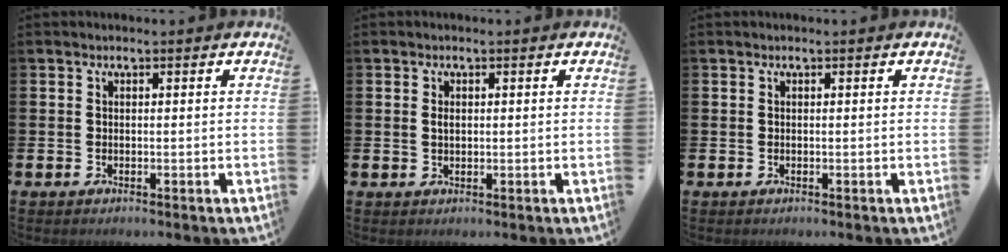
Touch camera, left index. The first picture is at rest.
{"total": 1.1, "force": [0.3, 0.6, 0.8], "torque": [-0.007, 0.002, 0.002]}
{"total": 0.0}